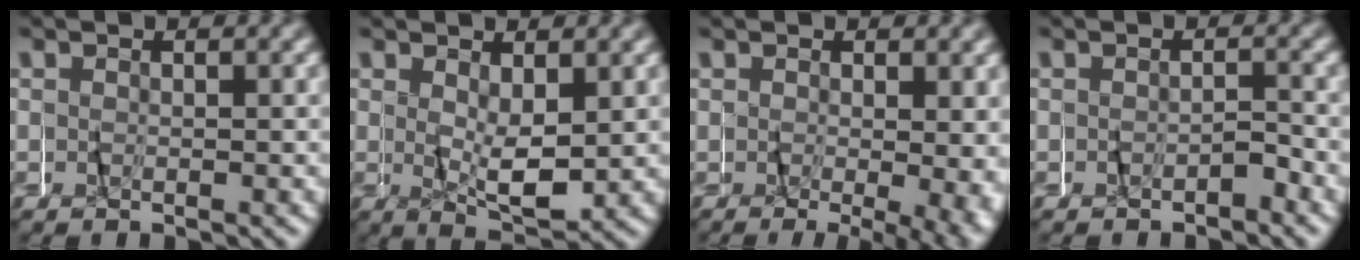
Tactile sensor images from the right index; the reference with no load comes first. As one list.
[{"total": 3.2, "force": [0.0, 1.3, 2.9], "torque": [-0.051, -0.007, -0.003]}, {"total": 4.9, "force": [-1.0, 1.4, 4.6], "torque": [-0.065, -0.015, -0.005]}, {"total": 1.5, "force": [-1.4, 0.3, 0.1], "torque": [0.000, 0.000, -0.025]}]